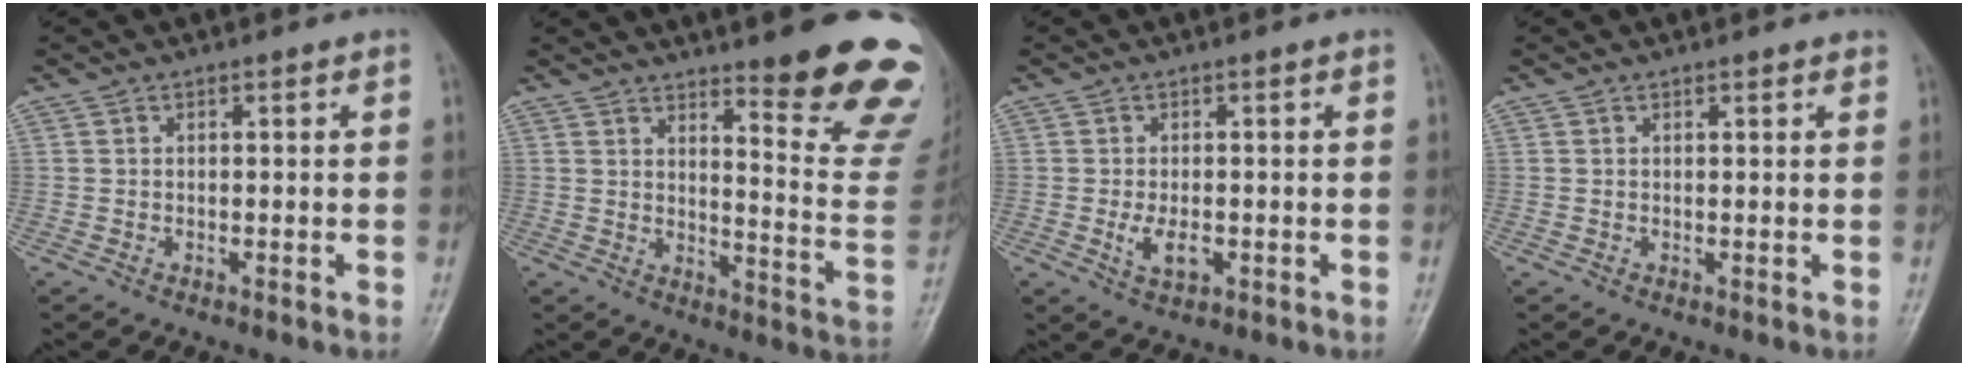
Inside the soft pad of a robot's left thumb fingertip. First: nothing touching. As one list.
[{"total": 17.2, "force": [12.4, 2.3, 11.6], "torque": [-0.111, -0.107, 0.161]}, {"total": 3.8, "force": [-0.8, 2.0, 3.1], "torque": [-0.055, -0.004, -0.010]}, {"total": 1.2, "force": [0.9, 0.4, 0.6], "torque": [-0.005, -0.001, 0.009]}]